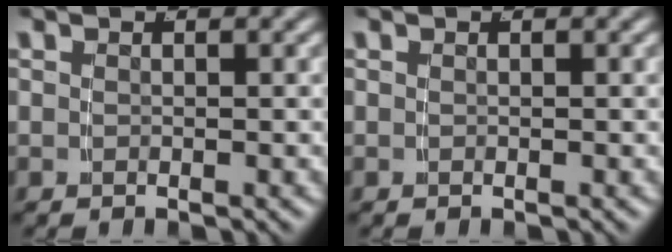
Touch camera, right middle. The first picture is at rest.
{"total": 0.0}